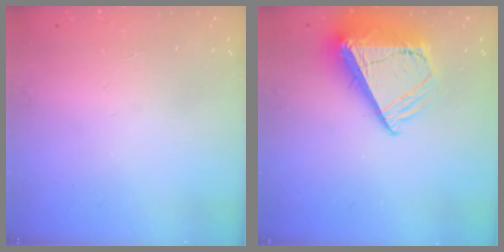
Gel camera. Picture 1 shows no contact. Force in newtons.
{"total": 14.6, "press": 14.5, "slide": 1.5}